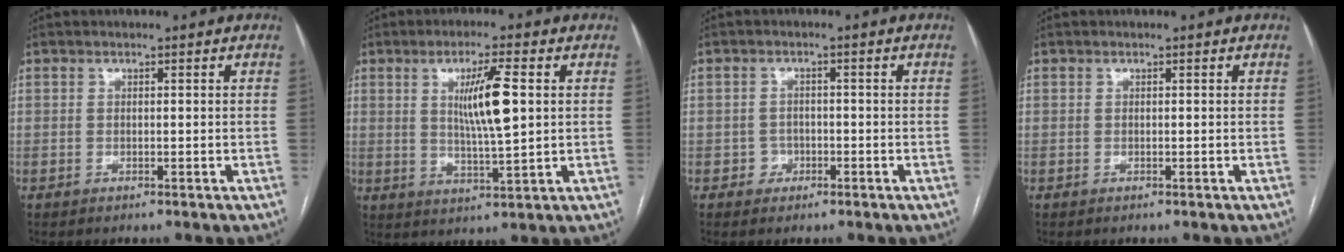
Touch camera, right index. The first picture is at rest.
{"total": 8.2, "force": [1.8, 0.5, 8.0], "torque": [-0.141, -0.006, 0.032]}
{"total": 2.2, "force": [-0.9, 1.9, 0.3], "torque": [0.004, 0.010, -0.017]}
{"total": 0.0}